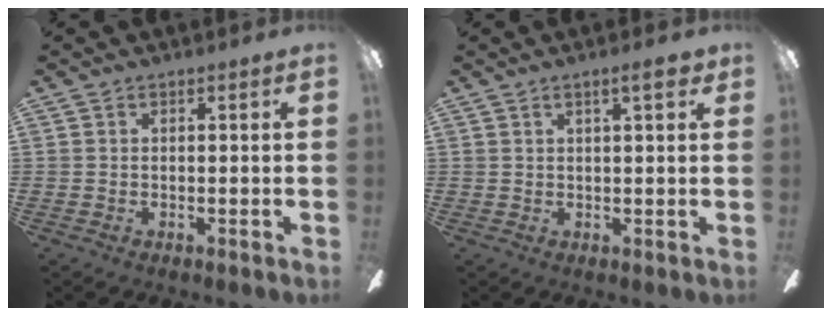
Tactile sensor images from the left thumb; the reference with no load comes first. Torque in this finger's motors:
{"motor_torque": [-0.45, -0.10, -0.24, 0.14, 0.05]}